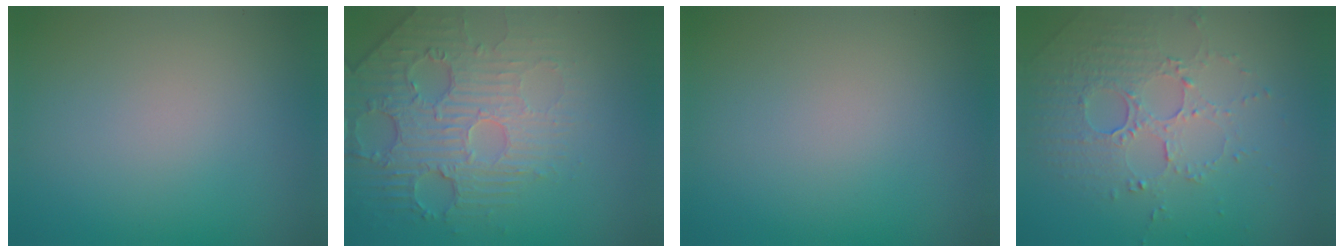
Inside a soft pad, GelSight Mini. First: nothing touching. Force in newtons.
{"total": 4.5, "press": 4.2, "slide": 1.6}
{"total": 0.0}
{"total": 5.1, "press": 3.5, "slide": 3.7}